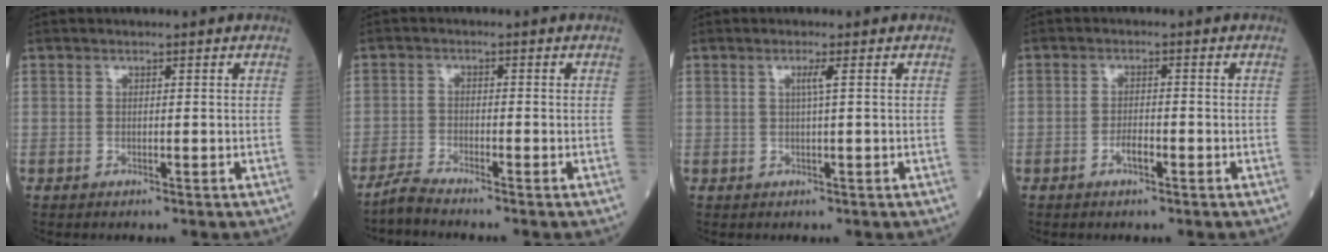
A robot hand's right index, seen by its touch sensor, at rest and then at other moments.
{"total": 2.8, "force": [-2.7, -0.6, 0.5], "torque": [-0.018, -0.013, -0.058]}
{"total": 1.4, "force": [0.4, -0.4, 1.3], "torque": [-0.027, -0.001, 0.005]}
{"total": 2.1, "force": [-1.1, 0.6, 1.7], "torque": [-0.027, 0.003, -0.020]}